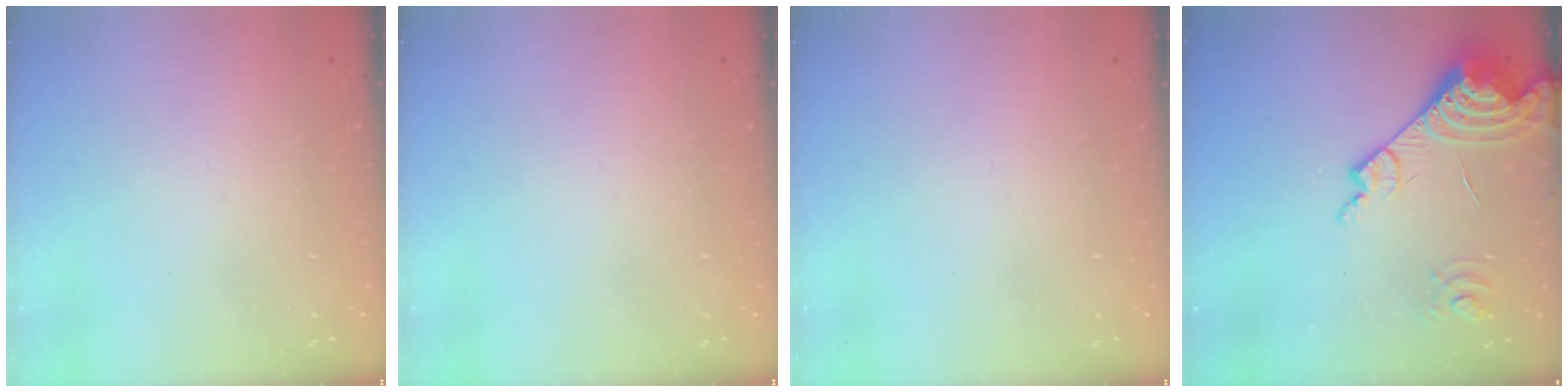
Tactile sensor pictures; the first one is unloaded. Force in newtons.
{"total": 0.0}
{"total": 0.0}
{"total": 15.0, "press": 14.9, "slide": 1.6}